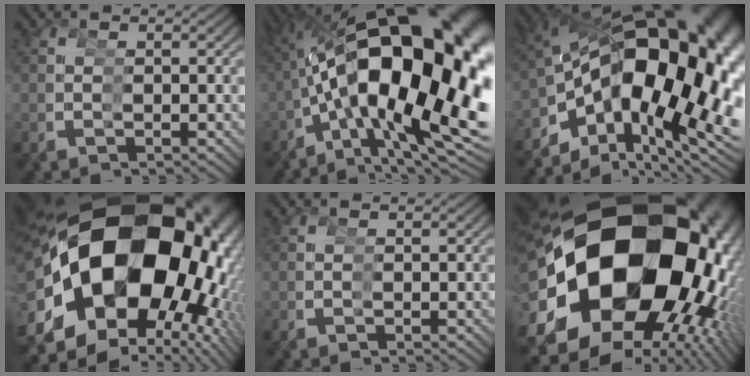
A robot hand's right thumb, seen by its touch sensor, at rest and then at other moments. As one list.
[{"total": 24.5, "force": [1.4, 14.0, 20.0], "torque": [-0.326, -0.023, 0.048]}, {"total": 21.8, "force": [0.0, 13.1, 17.4], "torque": [-0.247, -0.019, 0.015]}, {"total": 25.7, "force": [3.1, 16.8, 19.2], "torque": [-0.324, -0.002, 0.051]}, {"total": 0.0}, {"total": 29.7, "force": [2.0, 19.7, 22.1], "torque": [-0.367, -0.018, 0.041]}]